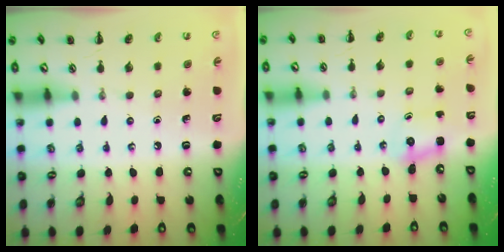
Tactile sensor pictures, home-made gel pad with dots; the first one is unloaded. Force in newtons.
{"total": 2.5, "press": 2.4, "slide": 0.8}